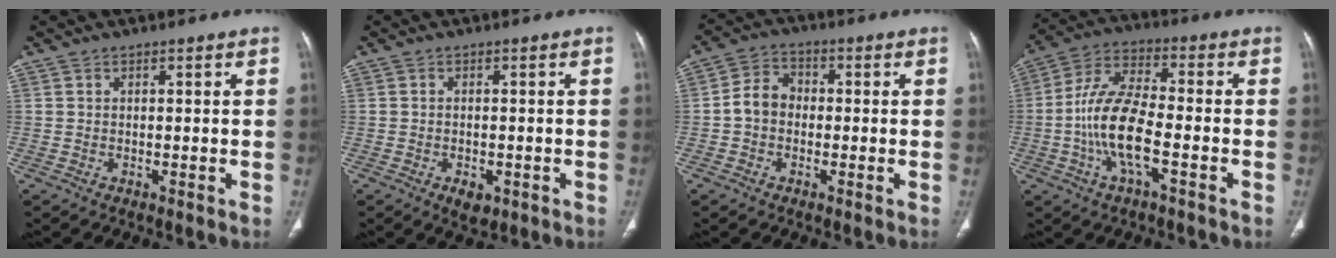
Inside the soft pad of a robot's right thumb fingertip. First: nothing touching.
{"total": 3.2, "force": [-1.4, 1.9, 2.2], "torque": [-0.027, 0.002, -0.013]}
{"total": 5.8, "force": [-0.7, 4.7, 3.3], "torque": [-0.045, 0.020, -0.025]}
{"total": 12.7, "force": [-3.4, 4.6, 11.4], "torque": [-0.236, 0.030, -0.067]}